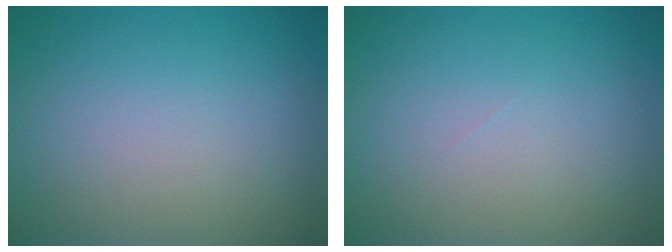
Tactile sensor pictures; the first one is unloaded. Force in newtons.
{"total": 0.0}